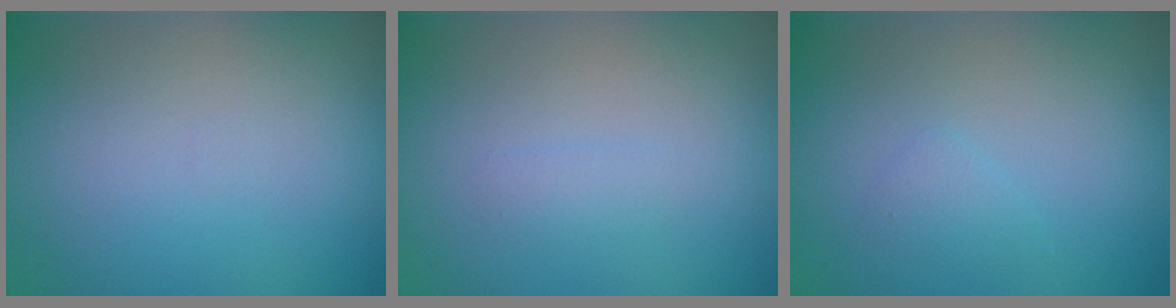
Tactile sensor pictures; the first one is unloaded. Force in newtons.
{"total": 0.8, "press": 0.8, "slide": 0.0}
{"total": 0.8, "press": 0.8, "slide": 0.1}